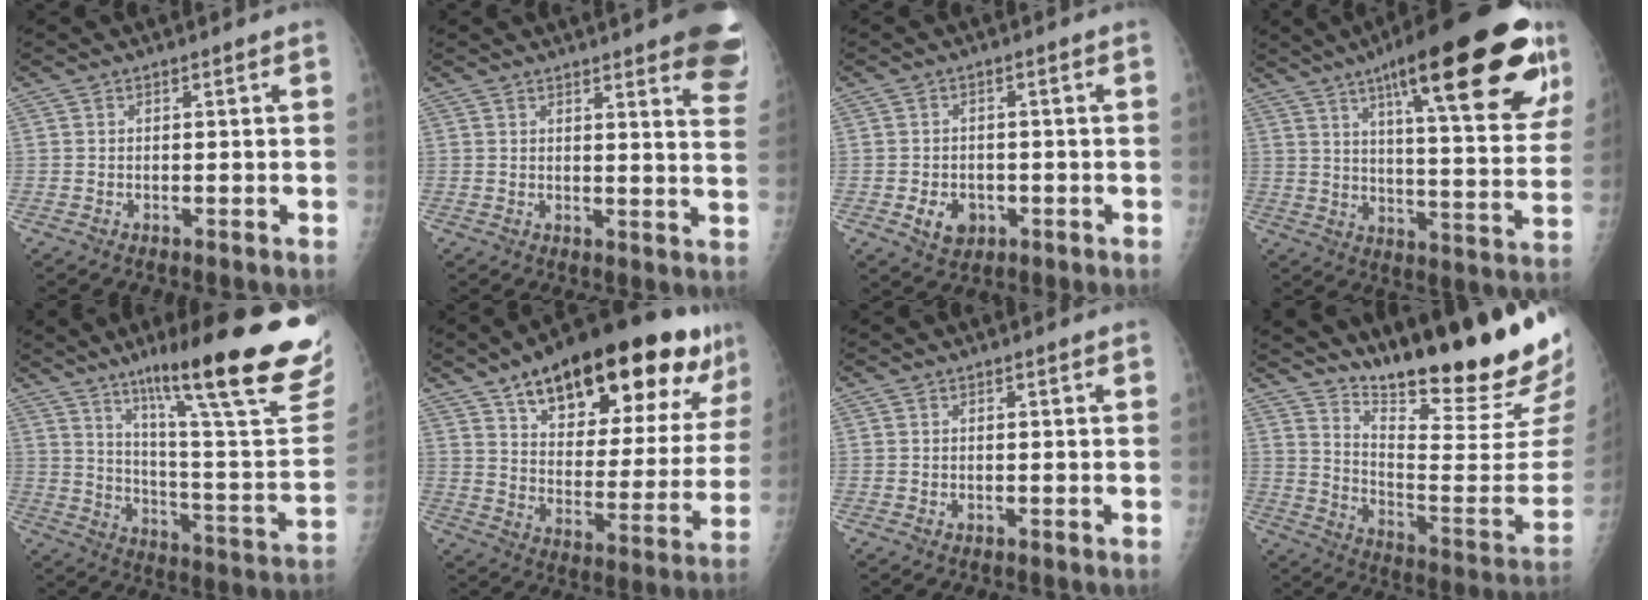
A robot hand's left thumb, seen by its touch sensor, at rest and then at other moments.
{"total": 15.1, "force": [10.7, 3.0, 10.3], "torque": [-0.099, -0.045, 0.108]}
{"total": 4.8, "force": [-1.6, 3.8, 2.5], "torque": [-0.027, 0.006, -0.016]}
{"total": 29.8, "force": [16.3, 6.9, 23.9], "torque": [-0.299, -0.035, 0.235]}
{"total": 30.3, "force": [19.3, 4.4, 22.9], "torque": [-0.290, -0.075, 0.284]}
{"total": 29.6, "force": [17.7, 11.2, 20.9], "torque": [-0.277, -0.035, 0.267]}
{"total": 0.0}
{"total": 25.4, "force": [21.2, 2.3, 13.9], "torque": [-0.192, -0.172, 0.310]}